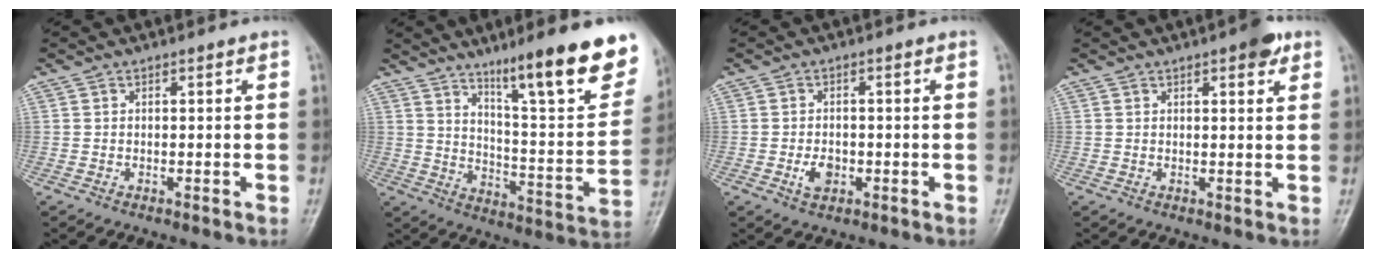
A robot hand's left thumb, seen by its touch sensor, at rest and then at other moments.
{"total": 21.6, "force": [13.6, 3.7, 16.3], "torque": [-0.201, -0.067, 0.211]}
{"total": 3.2, "force": [-0.9, 2.2, 2.1], "torque": [-0.033, 0.001, -0.013]}
{"total": 3.9, "force": [2.2, 1.2, 2.9], "torque": [-0.032, -0.008, 0.025]}